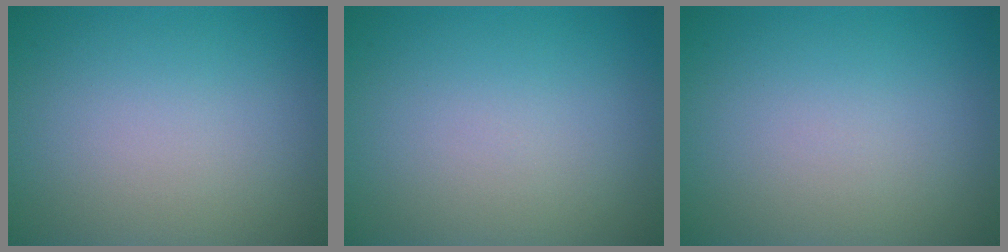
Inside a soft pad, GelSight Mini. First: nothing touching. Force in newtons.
{"total": 0.0}
{"total": 0.0}